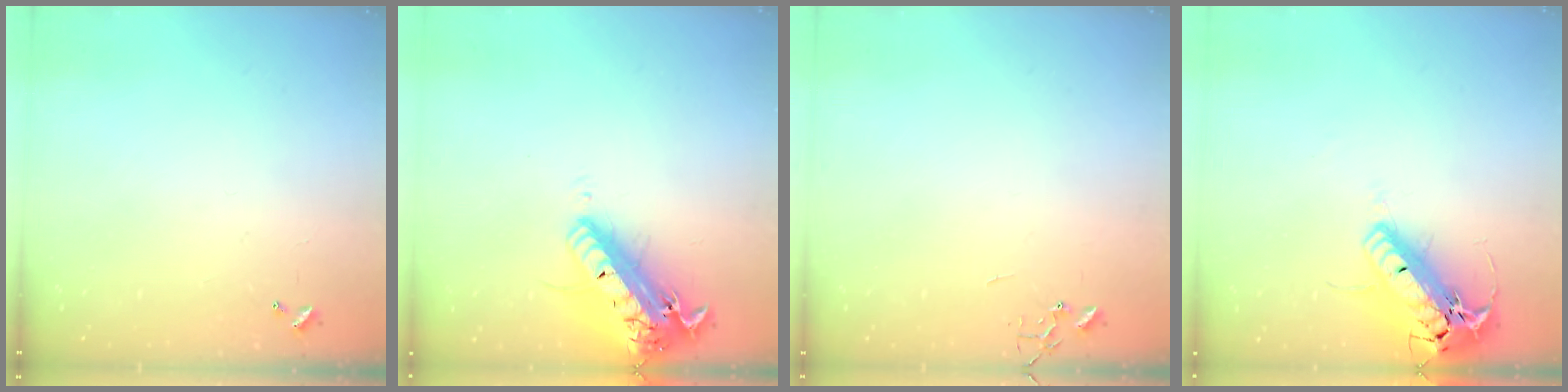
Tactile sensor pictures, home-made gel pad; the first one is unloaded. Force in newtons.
{"total": 21.3, "press": 20.9, "slide": 4.2}
{"total": 0.0}
{"total": 22.0, "press": 21.5, "slide": 4.5}